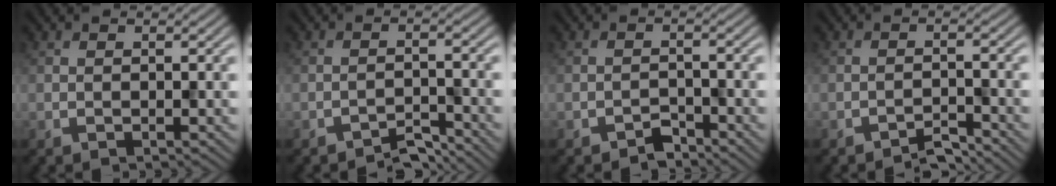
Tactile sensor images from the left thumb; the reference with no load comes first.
{"total": 2.8, "force": [-2.6, 0.5, 0.8], "torque": [-0.008, 0.004, -0.050]}
{"total": 1.9, "force": [-1.7, 0.7, 0.6], "torque": [-0.005, 0.004, -0.035]}
{"total": 2.2, "force": [-2.1, 0.3, 0.7], "torque": [-0.007, 0.005, -0.042]}